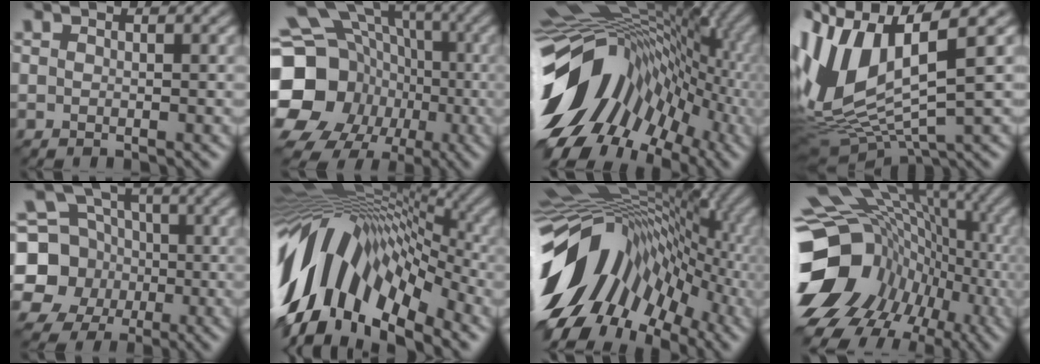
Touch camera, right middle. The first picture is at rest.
{"total": 22.5, "force": [-4.9, 19.6, 9.8], "torque": [-0.204, -0.012, -0.113]}
{"total": 16.6, "force": [-3.1, 11.0, 12.1], "torque": [-0.206, 0.019, -0.046]}
{"total": 9.8, "force": [1.0, 4.3, 8.8], "torque": [-0.206, -0.003, 0.031]}
{"total": 9.5, "force": [-1.1, 8.7, 3.8], "torque": [-0.096, 0.005, -0.040]}
{"total": 15.2, "force": [-2.2, 8.2, 12.7], "torque": [-0.229, 0.031, -0.045]}
{"total": 15.0, "force": [-2.7, 9.5, 11.3], "torque": [-0.201, 0.027, -0.051]}
{"total": 15.3, "force": [-2.8, 12.2, 8.9], "torque": [-0.170, 0.000, -0.021]}